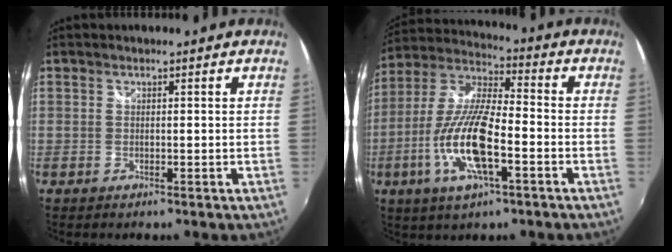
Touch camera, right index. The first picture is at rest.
{"total": 15.5, "force": [-5.3, 4.2, 14.0], "torque": [-0.289, -0.008, -0.105]}